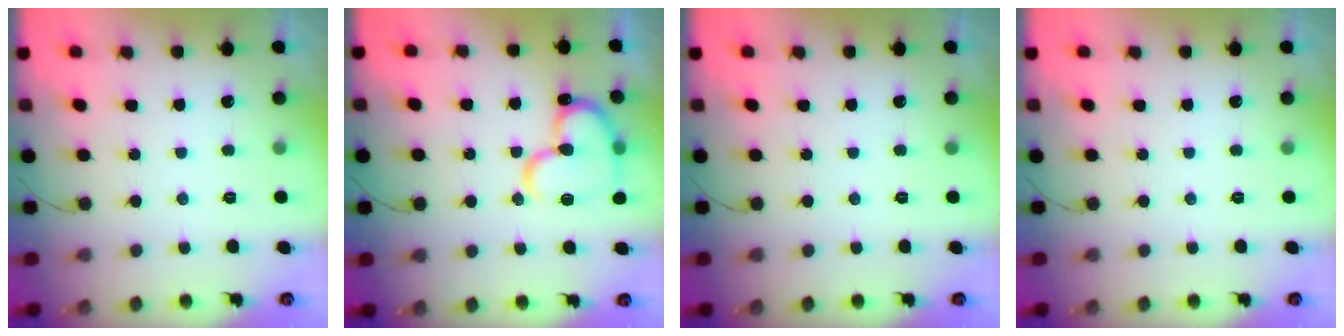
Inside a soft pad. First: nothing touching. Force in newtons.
{"total": 17.9, "press": 17.8, "slide": 1.7}
{"total": 0.0}
{"total": 0.0}